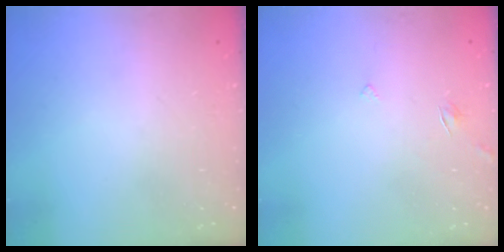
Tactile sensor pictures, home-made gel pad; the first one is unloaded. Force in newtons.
{"total": 2.8, "press": 2.8, "slide": 0.3}